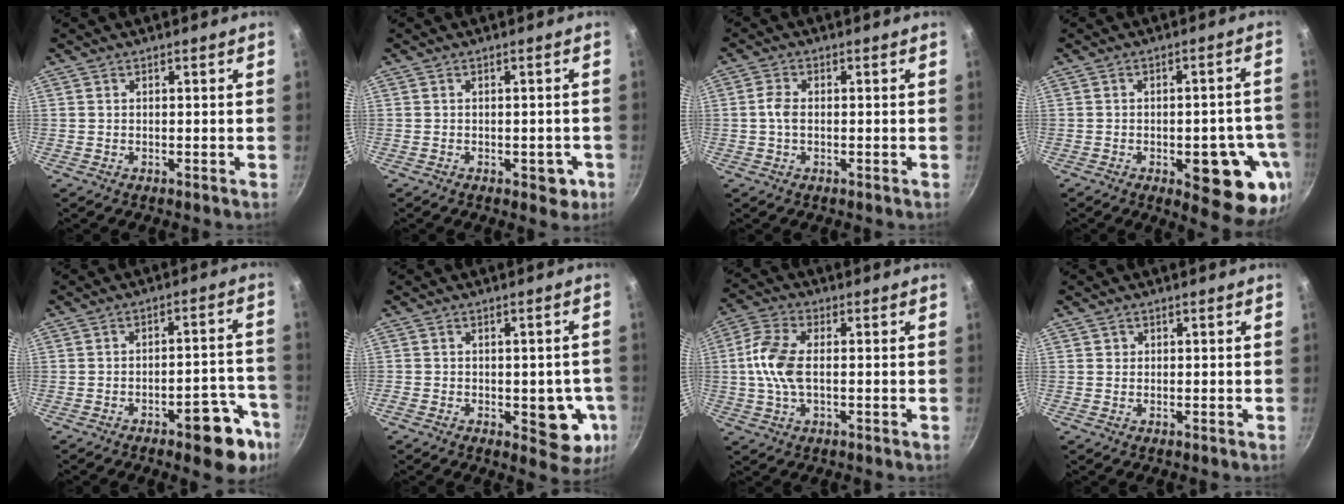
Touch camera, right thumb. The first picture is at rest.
{"total": 3.9, "force": [-1.5, 2.2, 2.8], "torque": [-0.011, 0.013, -0.012]}
{"total": 3.0, "force": [-0.2, 1.9, 2.3], "torque": [-0.051, 0.009, -0.009]}
{"total": 14.5, "force": [-4.9, 6.0, 12.3], "torque": [-0.097, 0.016, -0.060]}
{"total": 11.9, "force": [-6.5, 4.7, 8.9], "torque": [-0.061, 0.050, -0.078]}
{"total": 9.6, "force": [-2.5, 5.1, 7.7], "torque": [-0.050, 0.001, -0.028]}
{"total": 9.0, "force": [-0.1, 4.6, 7.7], "torque": [-0.163, 0.018, -0.011]}
{"total": 0.7, "force": [0.2, 0.7, 0.0], "torque": [0.006, 0.002, 0.001]}